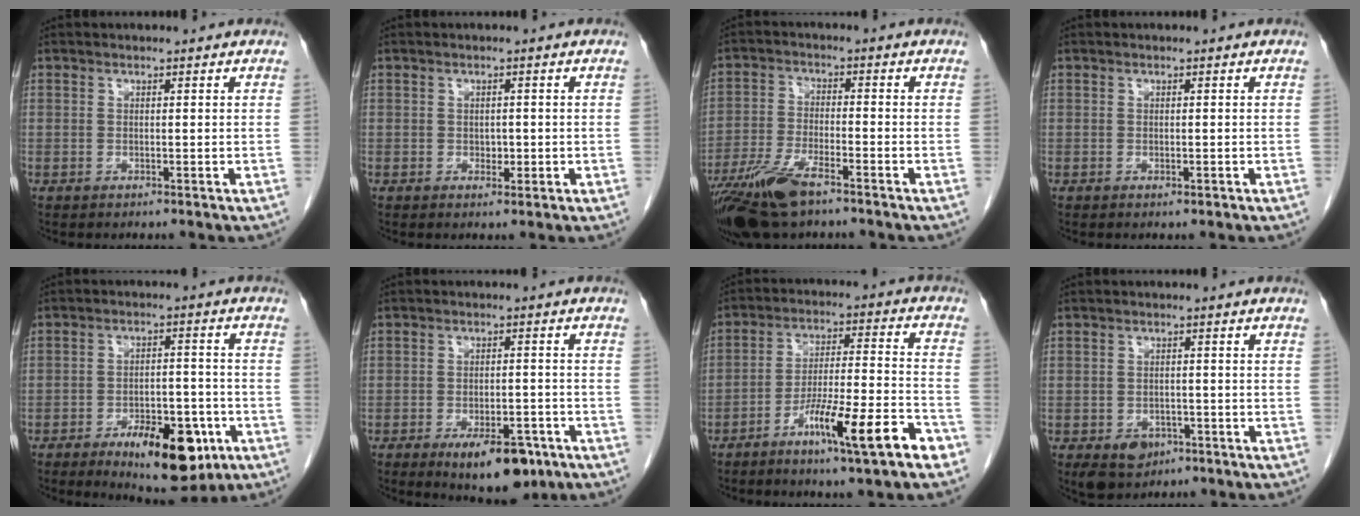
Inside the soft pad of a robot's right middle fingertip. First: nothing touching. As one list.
[{"total": 1.4, "force": [-0.3, 1.0, 1.0], "torque": [-0.012, 0.001, 0.000]}, {"total": 10.3, "force": [-7.1, 2.5, 7.1], "torque": [-0.142, -0.019, -0.131]}, {"total": 0.5, "force": [-0.3, 0.2, 0.4], "torque": [-0.005, 0.000, -0.002]}, {"total": 12.7, "force": [-6.4, 5.1, 9.8], "torque": [-0.131, -0.001, -0.086]}, {"total": 9.8, "force": [-5.9, 4.0, 6.7], "torque": [-0.086, -0.004, -0.080]}, {"total": 12.6, "force": [-7.2, 0.5, 10.3], "torque": [-0.167, 0.000, -0.119]}, {"total": 5.2, "force": [-2.8, 3.7, 2.4], "torque": [-0.040, -0.002, -0.034]}]